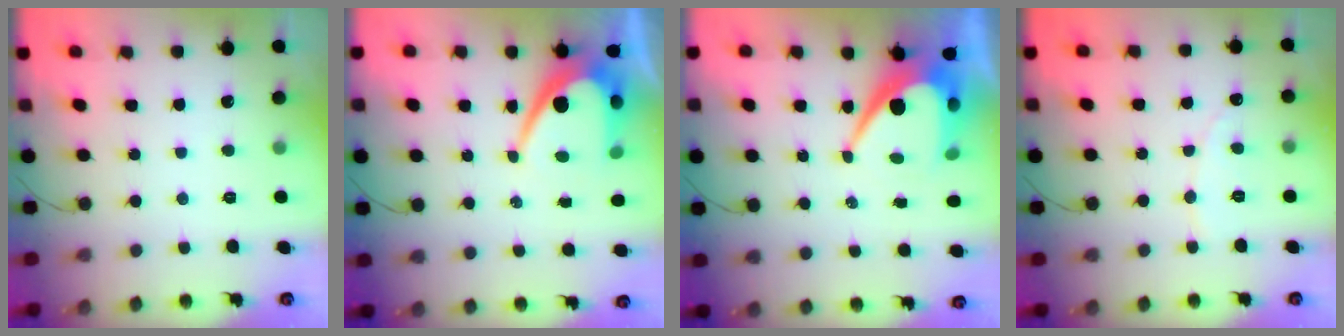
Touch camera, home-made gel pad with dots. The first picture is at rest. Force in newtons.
{"total": 10.1, "press": 10.1, "slide": 0.6}
{"total": 11.0, "press": 11.0, "slide": 1.0}
{"total": 2.9, "press": 2.9, "slide": 0.3}